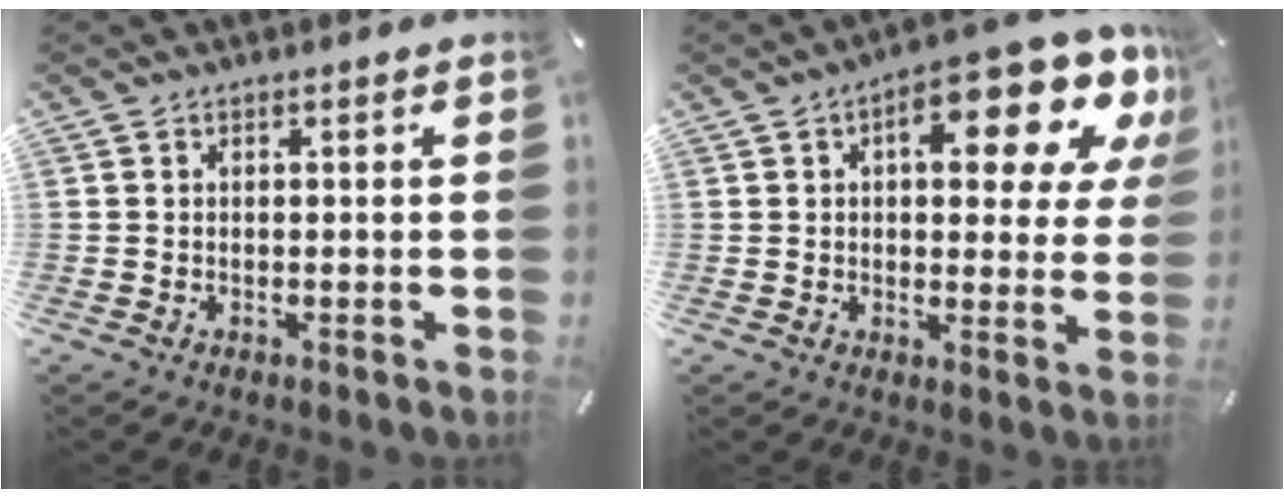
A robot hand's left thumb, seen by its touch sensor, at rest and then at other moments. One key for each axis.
{"total": 17.2, "fx": 7.8, "fy": 7.4, "fz": 13.4, "tx": -0.167, "ty": -0.050, "tz": 0.121}